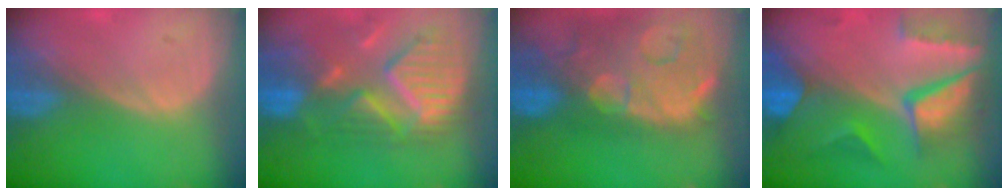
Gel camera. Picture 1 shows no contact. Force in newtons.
{"total": 11.7, "press": 10.3, "slide": 5.6}
{"total": 15.0, "press": 12.0, "slide": 9.0}
{"total": 10.5, "press": 8.9, "slide": 5.6}